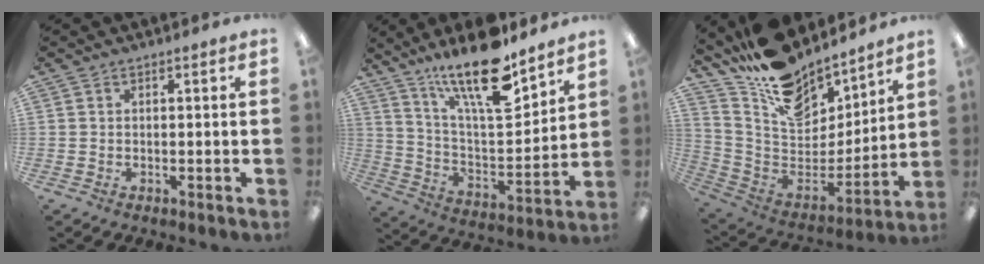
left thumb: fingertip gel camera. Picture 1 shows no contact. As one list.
[{"total": 19.7, "force": [14.7, 5.6, 11.9], "torque": [-0.210, -0.098, 0.248]}, {"total": 16.2, "force": [13.3, 7.7, 5.1], "torque": [-0.114, -0.111, 0.243]}]